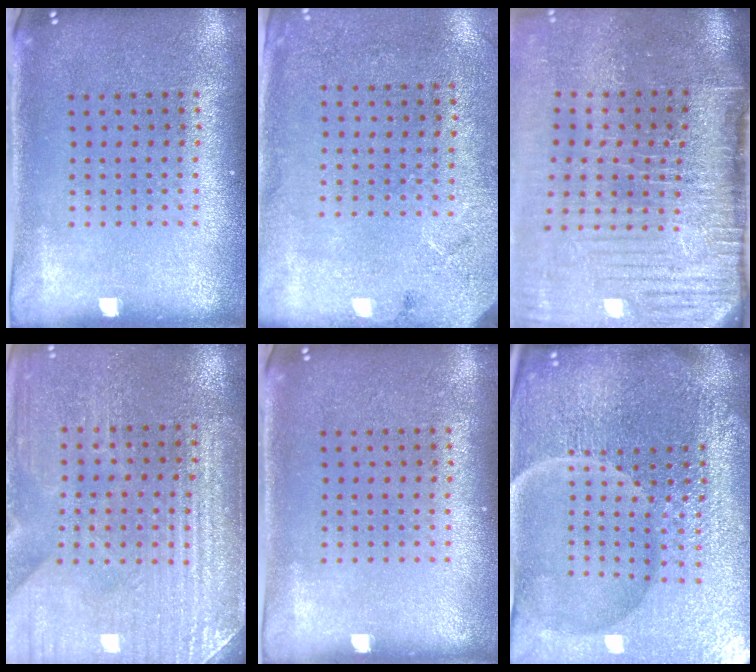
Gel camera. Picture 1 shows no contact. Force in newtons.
{"total": 2.7, "press": 2.2, "slide": 1.7}
{"total": 4.9, "press": 4.0, "slide": 2.8}
{"total": 3.3, "press": 3.3, "slide": 0.2}
{"total": 0.0}
{"total": 7.0, "press": 6.2, "slide": 3.4}